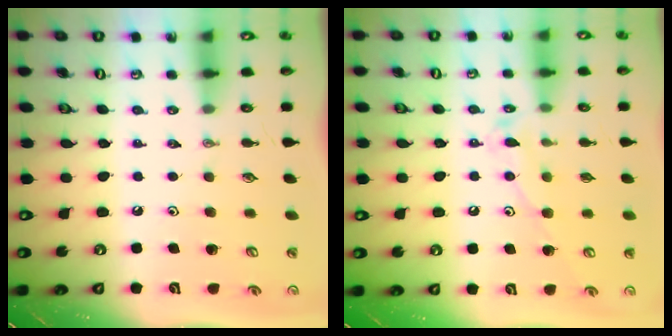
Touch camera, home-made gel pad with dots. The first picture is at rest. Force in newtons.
{"total": 10.5, "press": 10.5, "slide": 0.6}